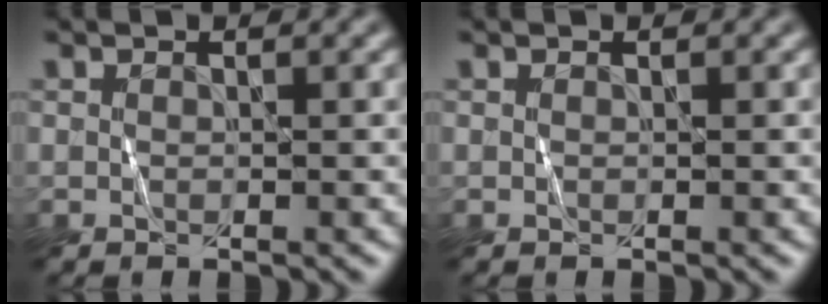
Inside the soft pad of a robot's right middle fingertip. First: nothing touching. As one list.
[{"total": 0.0}]